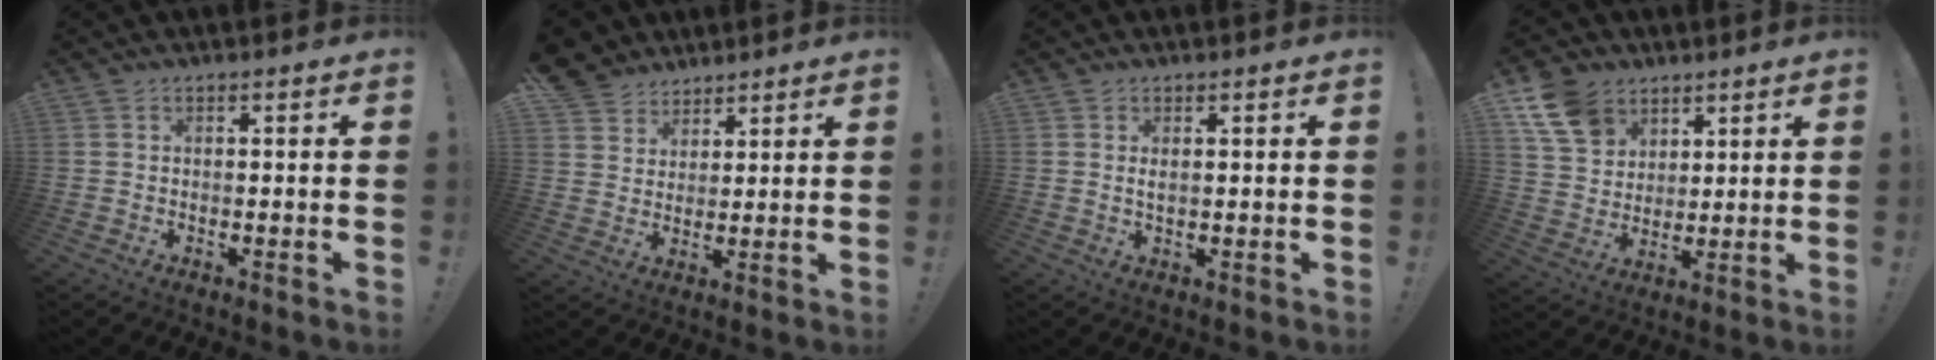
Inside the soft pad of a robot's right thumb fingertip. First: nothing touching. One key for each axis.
{"total": 6.9, "fx": 5.0, "fy": 4.7, "fz": 0.4, "tx": -0.012, "ty": -0.040, "tz": 0.102}
{"total": 1.3, "fx": 0.4, "fy": 0.3, "fz": 1.2, "tx": -0.018, "ty": -0.002, "tz": 0.005}
{"total": 12.7, "fx": 7.3, "fy": 9.0, "fz": 5.1, "tx": -0.090, "ty": -0.032, "tz": 0.147}